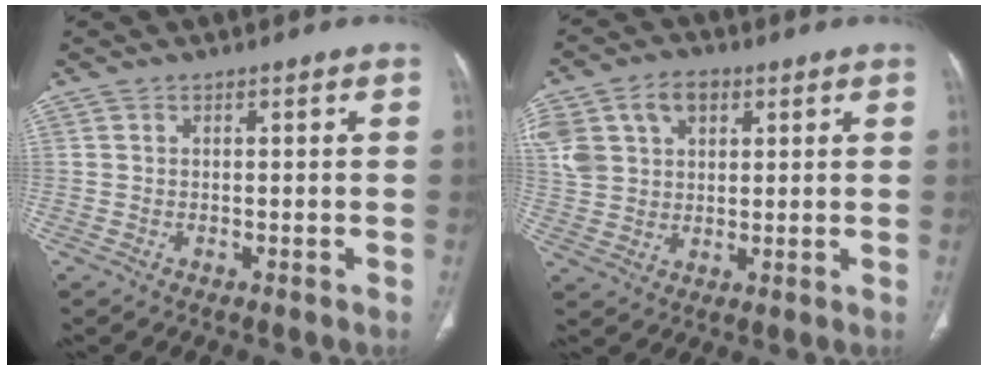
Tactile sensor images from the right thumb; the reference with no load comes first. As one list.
[{"total": 14.2, "force": [5.4, 10.3, 8.1], "torque": [-0.165, 0.012, 0.103]}]